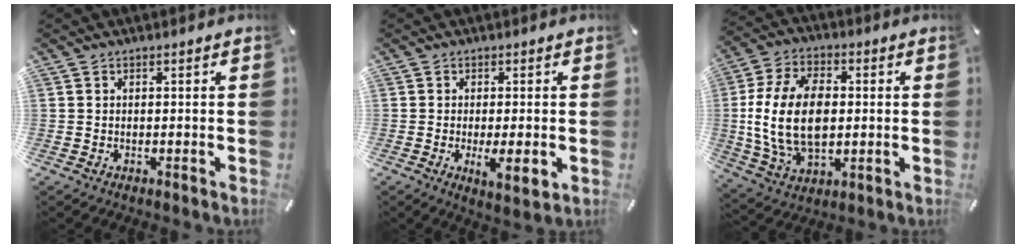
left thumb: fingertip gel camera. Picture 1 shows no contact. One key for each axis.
{"total": 5.7, "fx": -0.9, "fy": 1.7, "fz": 5.4, "tx": -0.086, "ty": -0.013, "tz": -0.011}
{"total": 17.4, "fx": 0.3, "fy": 11.4, "fz": 13.1, "tx": -0.281, "ty": 0.005, "tz": 0.007}